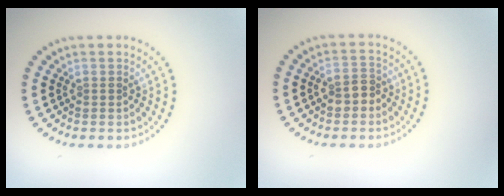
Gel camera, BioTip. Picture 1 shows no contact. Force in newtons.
{"total": 2.1, "press": 2.0, "slide": 0.4}